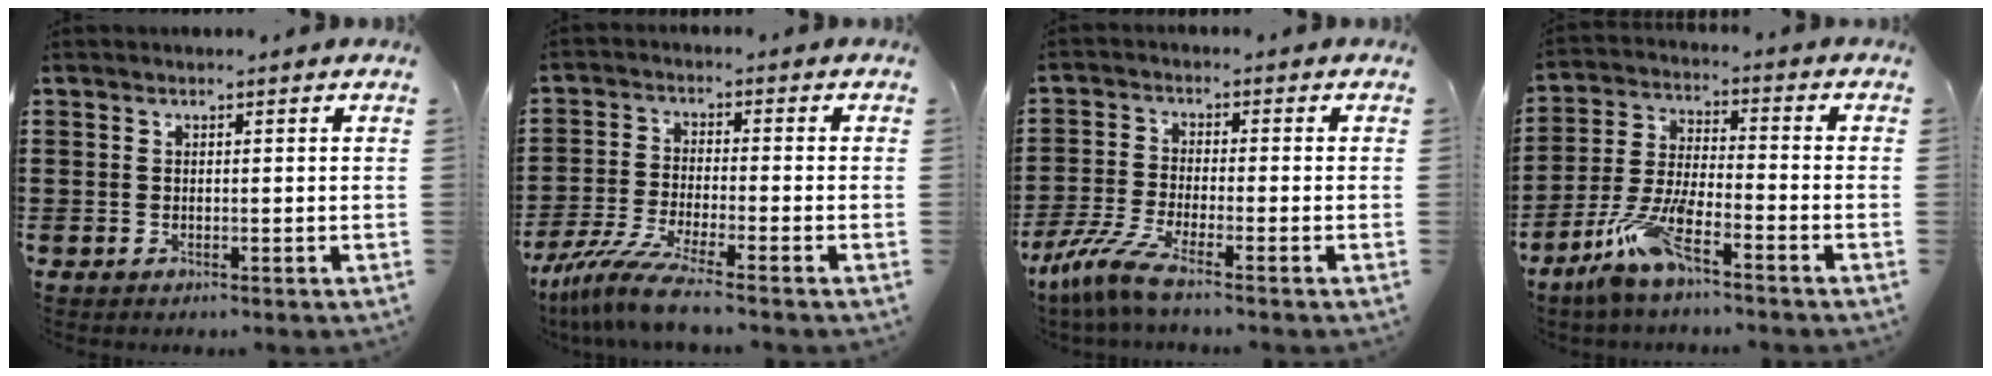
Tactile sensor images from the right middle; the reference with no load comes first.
{"total": 7.7, "force": [-6.3, 0.2, 4.5], "torque": [-0.108, -0.019, -0.123]}
{"total": 5.8, "force": [-4.4, 0.4, 3.8], "torque": [-0.106, -0.022, -0.091]}
{"total": 8.6, "force": [-5.9, 1.5, 6.2], "torque": [-0.153, -0.015, -0.118]}